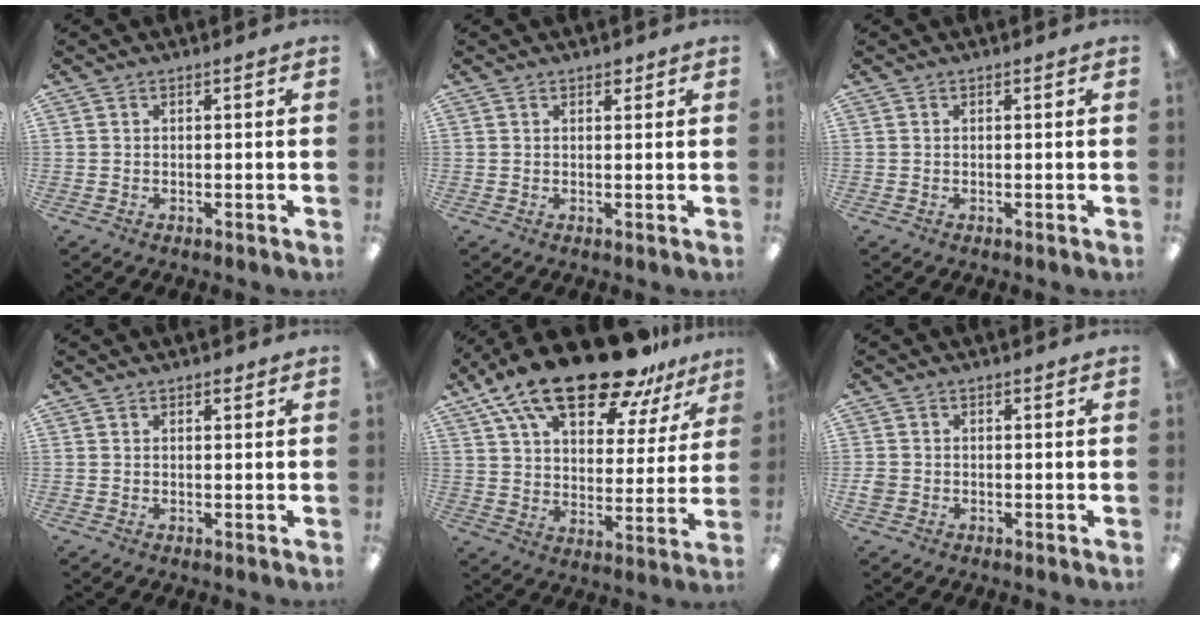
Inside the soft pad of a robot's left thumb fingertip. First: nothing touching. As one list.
[{"total": 1.5, "force": [1.1, 0.9, 0.6], "torque": [0.003, -0.006, 0.017]}, {"total": 0.0}, {"total": 1.2, "force": [0.9, 0.6, 0.5], "torque": [-0.002, -0.001, 0.014]}, {"total": 22.1, "force": [16.4, 7.9, 12.5], "torque": [-0.214, -0.102, 0.283]}, {"total": 2.0, "force": [-0.5, 1.8, 0.8], "torque": [-0.012, 0.004, -0.009]}]